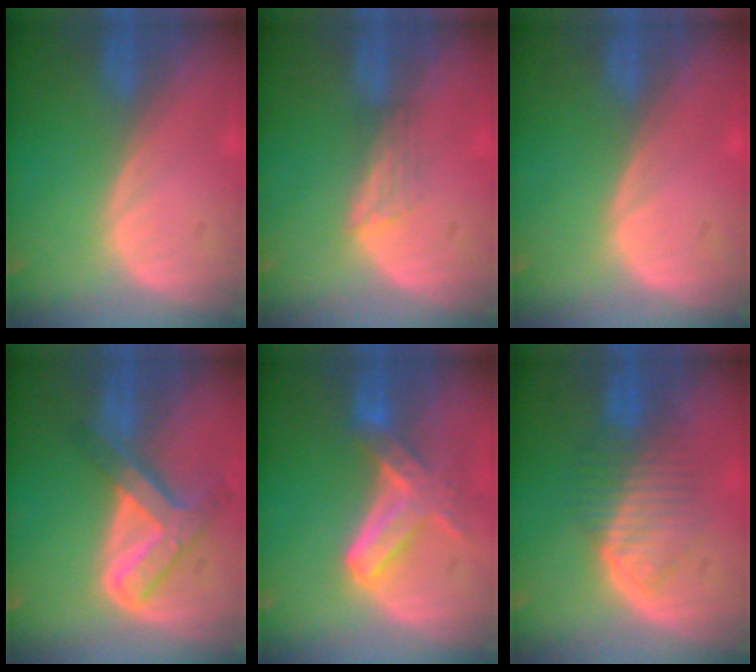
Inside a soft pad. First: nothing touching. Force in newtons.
{"total": 2.4, "press": 1.9, "slide": 1.5}
{"total": 0.6, "press": 0.1, "slide": 0.6}
{"total": 7.9, "press": 6.7, "slide": 4.1}
{"total": 6.4, "press": 6.4, "slide": 0.6}
{"total": 6.6, "press": 6.5, "slide": 1.0}